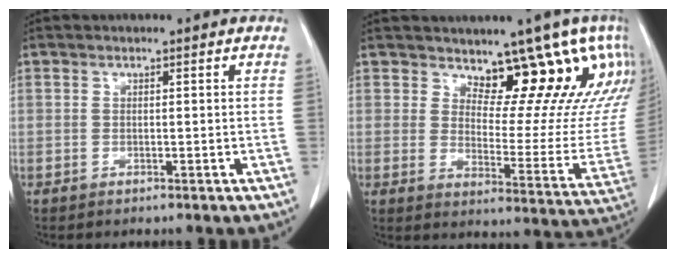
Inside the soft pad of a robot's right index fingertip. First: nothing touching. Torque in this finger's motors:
{"motor_torque": [-0.07, 0.35, 0.03, -0.01]}